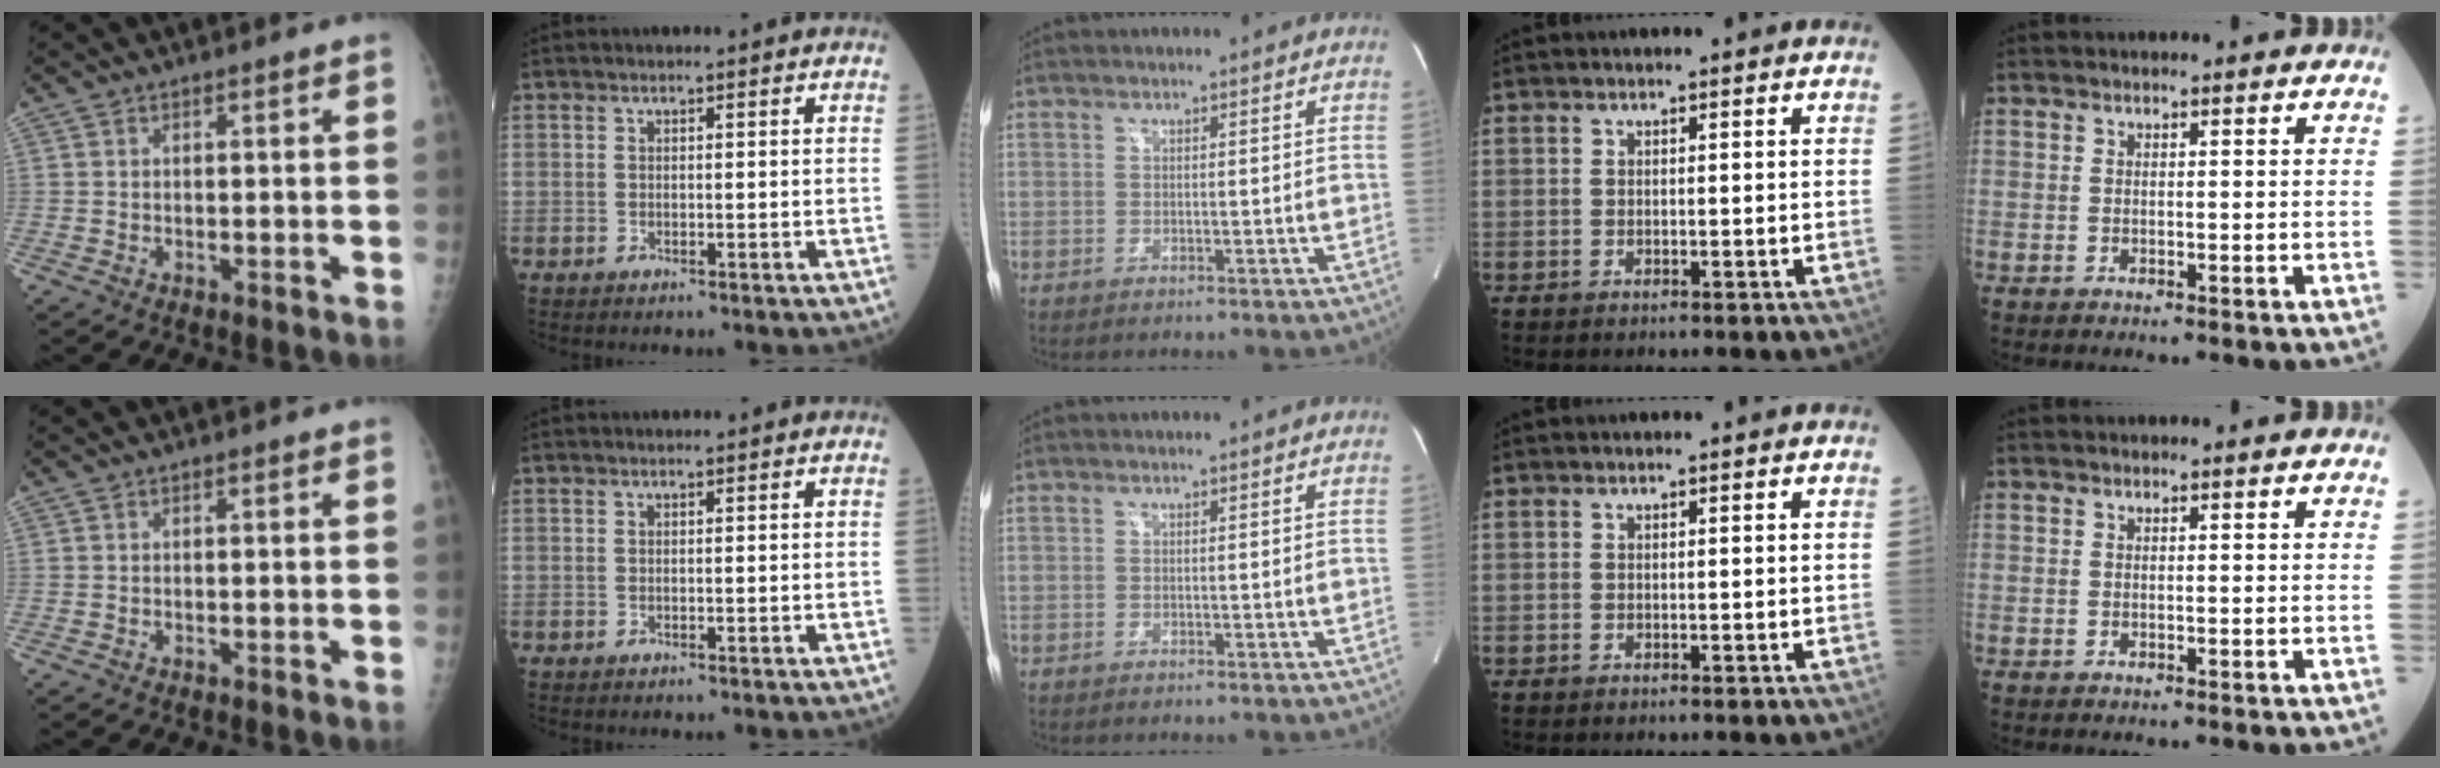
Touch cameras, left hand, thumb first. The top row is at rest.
{}